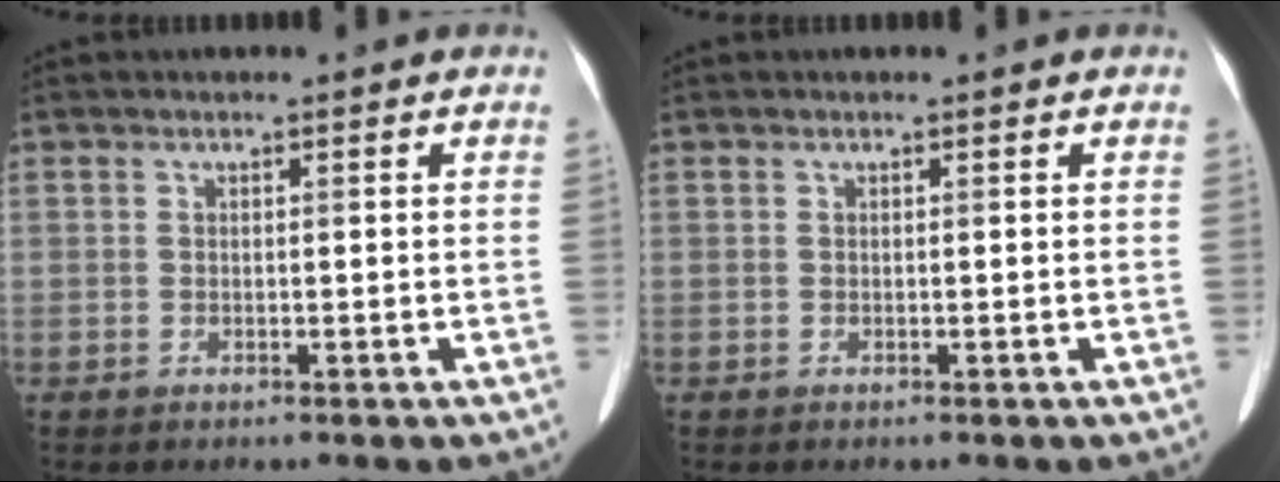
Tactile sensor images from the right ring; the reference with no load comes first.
{"total": 0.0}